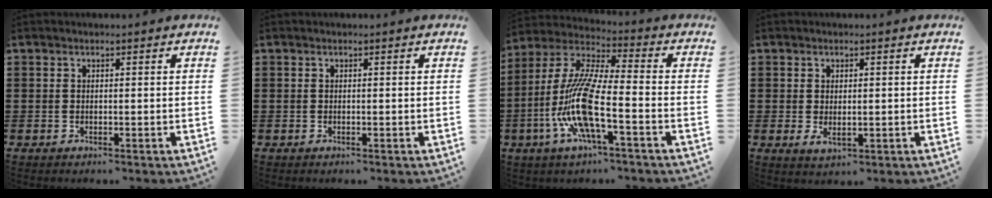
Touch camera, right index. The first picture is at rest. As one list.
[{"total": 0.0}, {"total": 13.4, "force": [-4.9, 2.8, 12.1], "torque": [-0.274, -0.020, -0.103]}, {"total": 1.6, "force": [0.1, 0.9, 1.4], "torque": [-0.027, 0.003, 0.002]}]